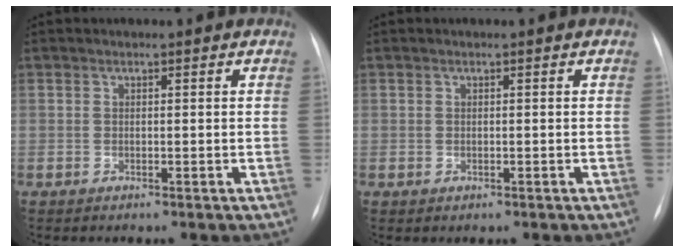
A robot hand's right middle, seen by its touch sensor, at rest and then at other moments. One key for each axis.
{"total": 0.0}